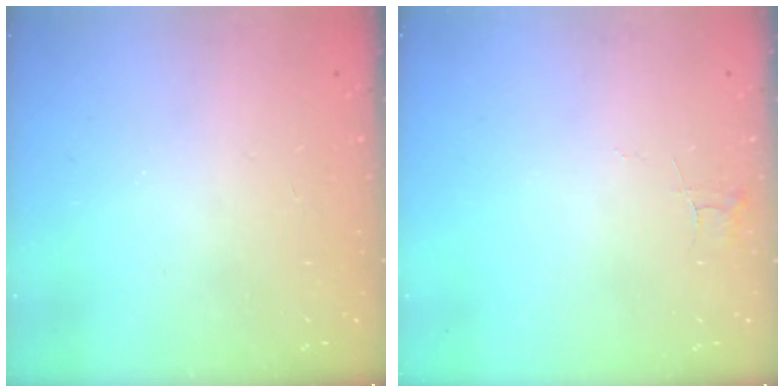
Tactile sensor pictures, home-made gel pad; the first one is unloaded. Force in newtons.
{"total": 3.7, "press": 3.7, "slide": 0.2}